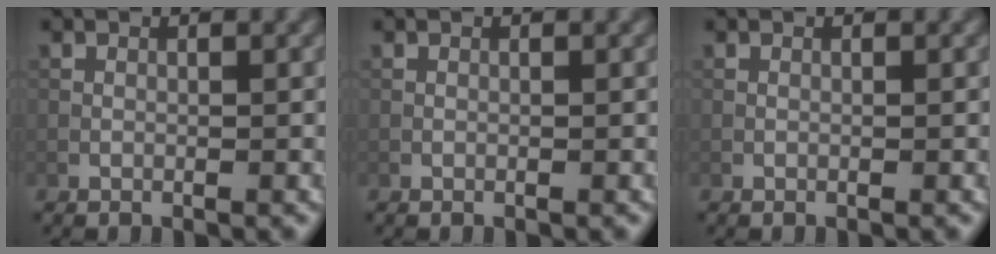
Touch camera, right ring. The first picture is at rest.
{"total": 0.0}
{"total": 0.0}